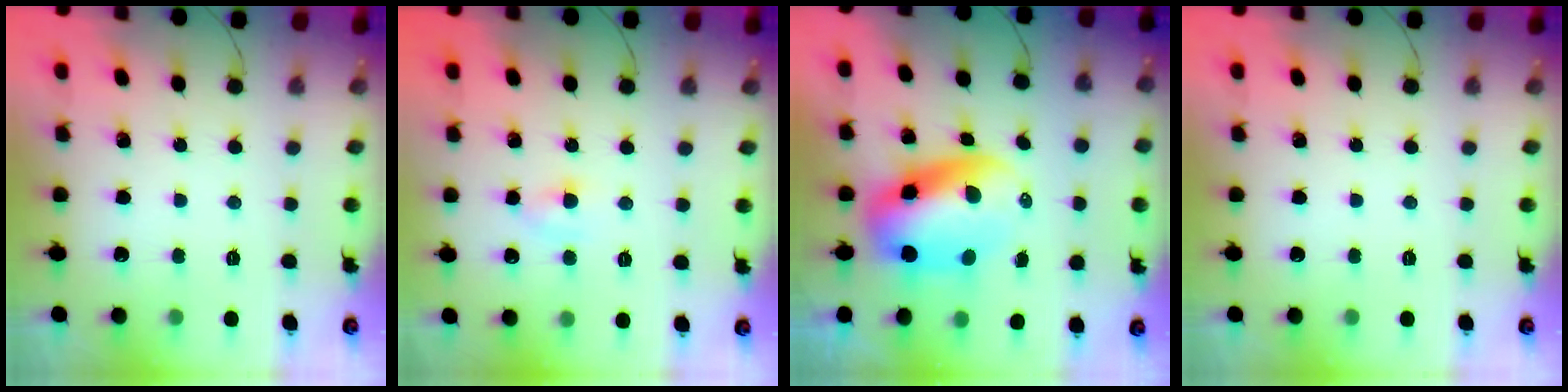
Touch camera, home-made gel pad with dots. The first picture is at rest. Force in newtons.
{"total": 3.5, "press": 3.3, "slide": 1.2}
{"total": 9.1, "press": 8.7, "slide": 2.6}
{"total": 0.0}